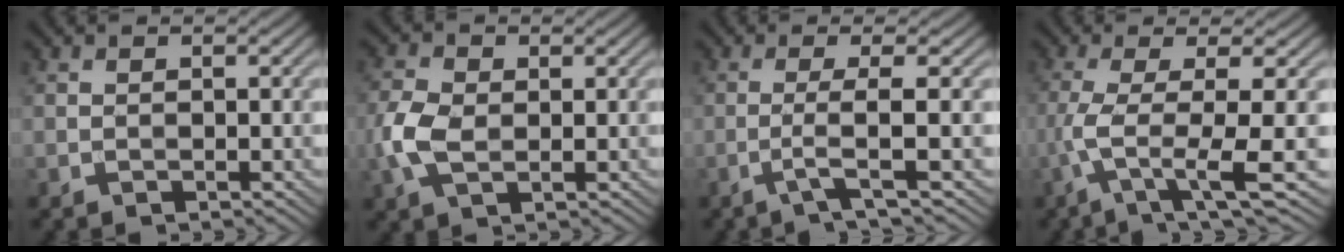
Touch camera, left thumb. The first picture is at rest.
{"total": 4.9, "force": [-0.3, 3.1, 3.8], "torque": [-0.105, -0.002, -0.010]}
{"total": 3.2, "force": [-0.7, 0.1, 3.1], "torque": [-0.054, 0.008, -0.032]}
{"total": 6.8, "force": [-1.0, 1.0, 6.6], "torque": [-0.128, 0.004, -0.028]}